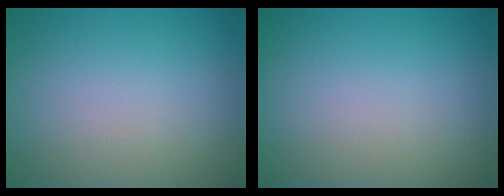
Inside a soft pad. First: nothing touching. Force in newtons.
{"total": 0.0}